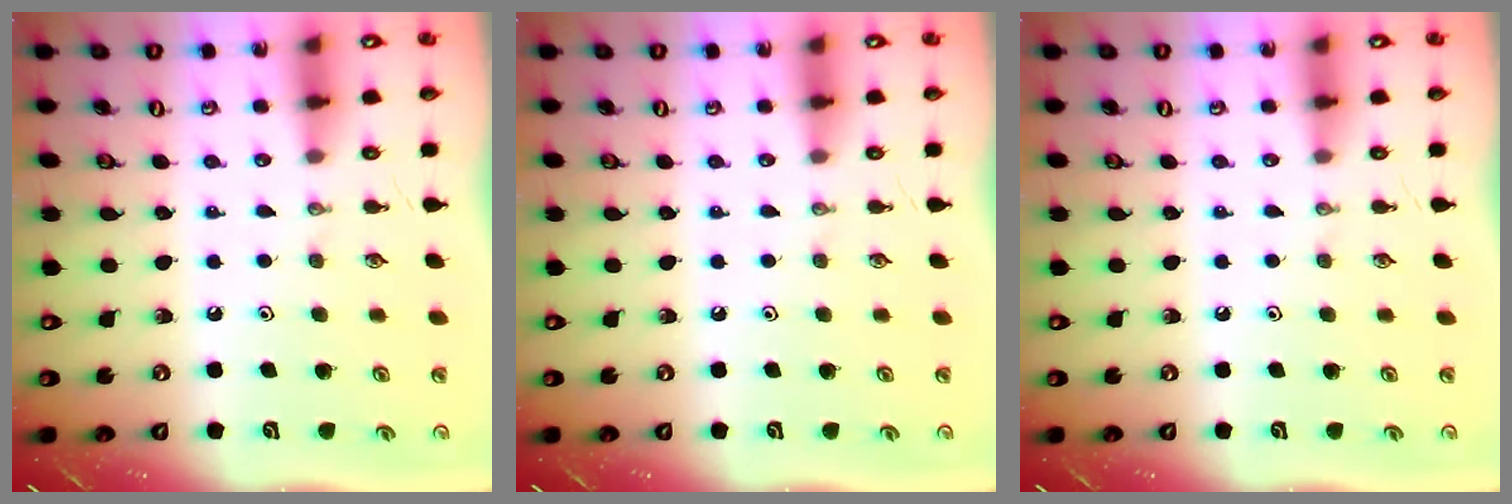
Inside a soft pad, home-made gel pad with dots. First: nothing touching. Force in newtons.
{"total": 0.0}
{"total": 0.0}